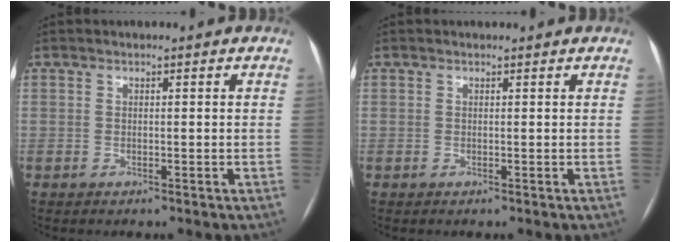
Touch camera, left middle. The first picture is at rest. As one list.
[{"total": 0.8, "force": [0.8, 0.2, 0.1], "torque": [-0.009, 0.008, 0.010]}]